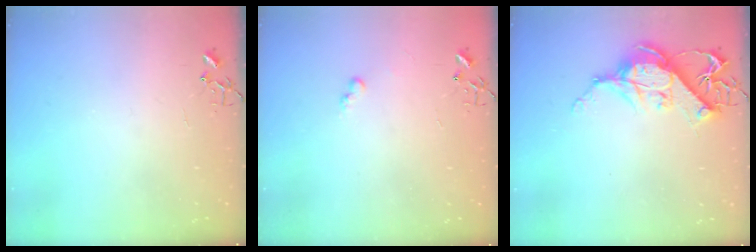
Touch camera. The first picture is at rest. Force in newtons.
{"total": 5.1, "press": 5.1, "slide": 0.4}
{"total": 11.7, "press": 11.6, "slide": 1.5}